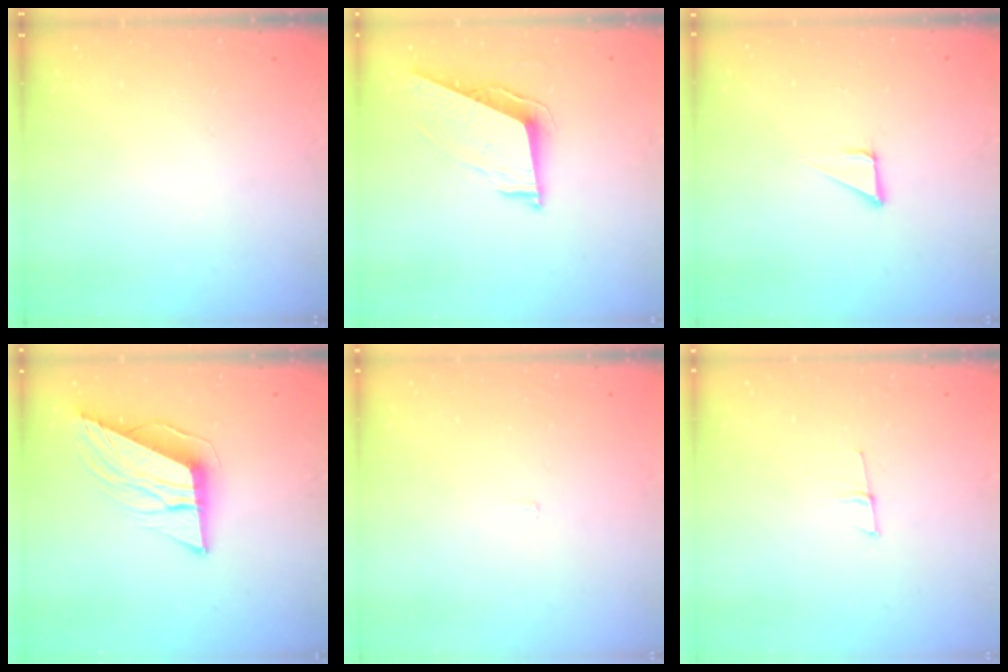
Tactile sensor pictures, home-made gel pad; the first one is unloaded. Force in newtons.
{"total": 8.5, "press": 8.2, "slide": 2.2}
{"total": 2.1, "press": 2.1, "slide": 0.1}
{"total": 12.4, "press": 12.3, "slide": 1.5}
{"total": 2.3, "press": 2.3, "slide": 0.2}
{"total": 4.4, "press": 4.3, "slide": 1.0}